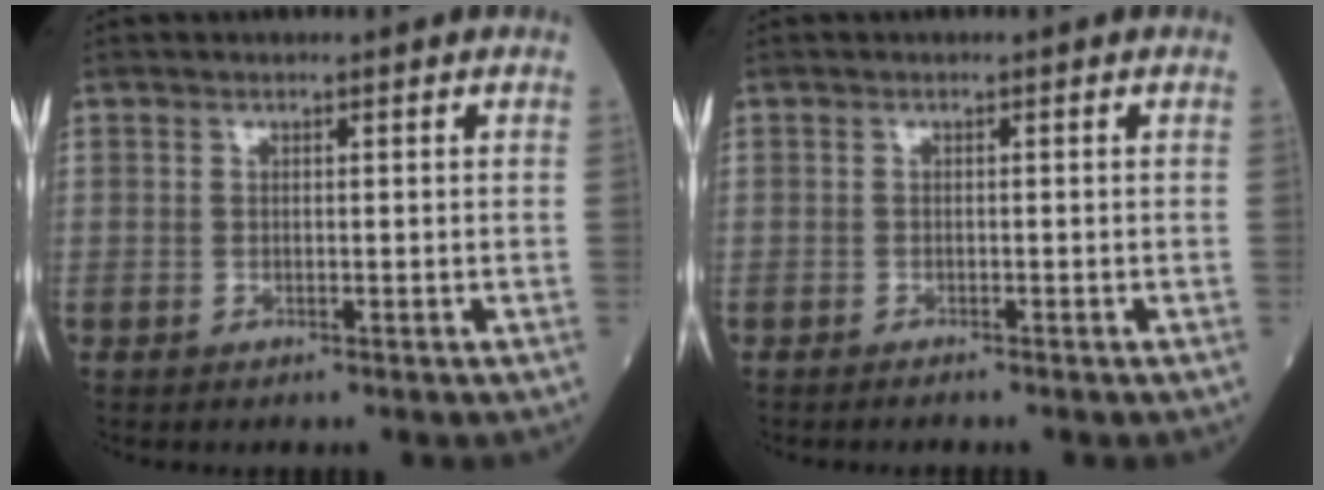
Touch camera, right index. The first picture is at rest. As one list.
[{"total": 0.5, "force": [-0.5, -0.1, 0.1], "torque": [-0.008, -0.002, -0.007]}]